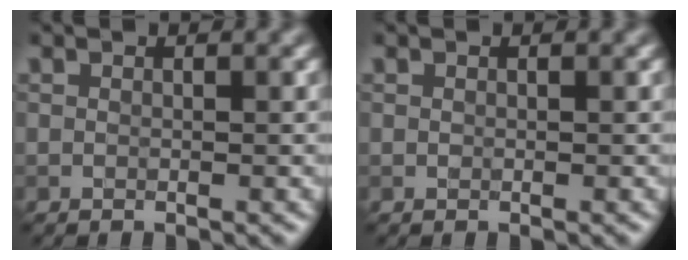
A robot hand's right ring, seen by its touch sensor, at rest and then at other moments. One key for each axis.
{"total": 0.0}